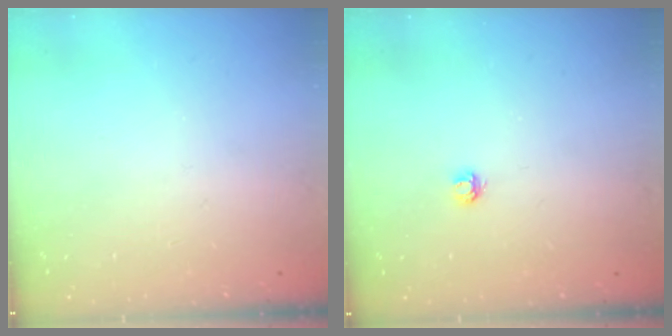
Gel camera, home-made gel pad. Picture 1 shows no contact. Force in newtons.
{"total": 3.2, "press": 3.2, "slide": 0.3}